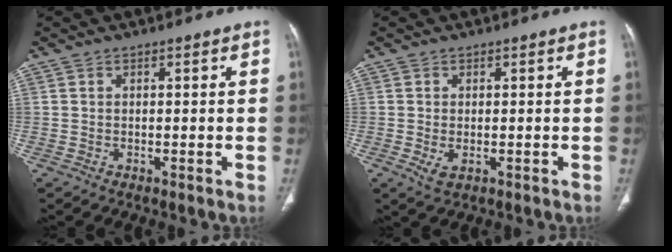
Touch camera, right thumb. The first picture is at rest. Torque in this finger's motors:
{"motor_torque": [-0.08, -0.10, 0.33, 0.23, 0.09]}